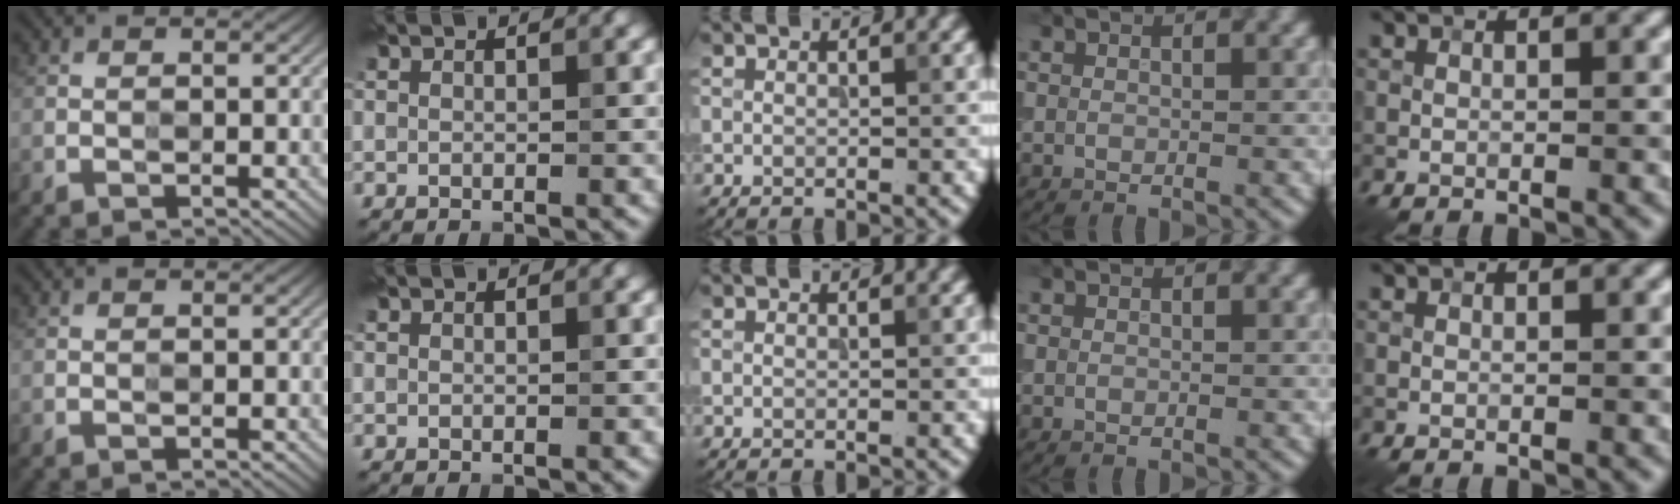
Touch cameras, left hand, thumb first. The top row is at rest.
{}